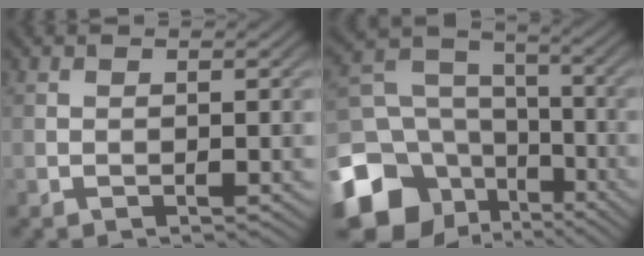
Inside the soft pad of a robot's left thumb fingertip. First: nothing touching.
{"total": 15.4, "force": [-6.9, 11.5, 7.5], "torque": [-0.220, -0.034, -0.121]}